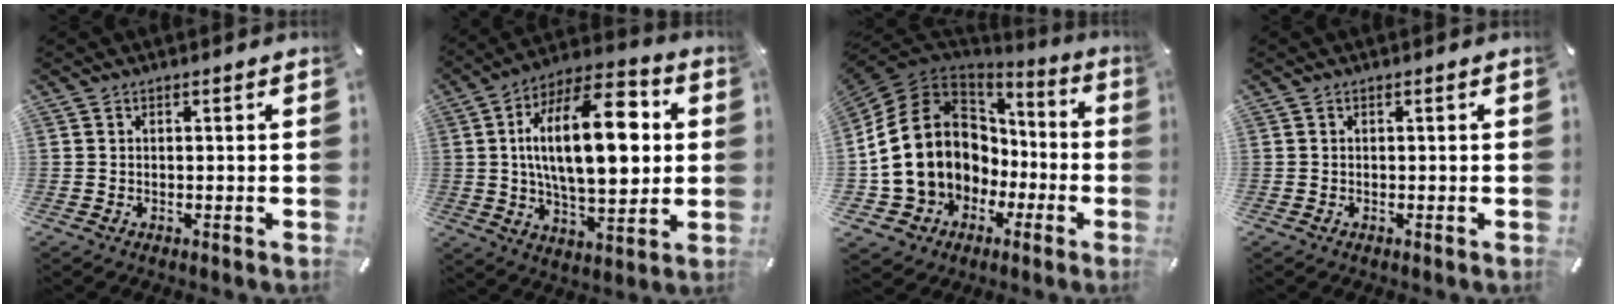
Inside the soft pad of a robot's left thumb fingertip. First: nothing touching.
{"total": 23.6, "force": [4.0, 11.4, 20.2], "torque": [-0.343, -0.007, 0.053]}
{"total": 17.9, "force": [-0.1, 15.7, 8.6], "torque": [-0.191, -0.010, 0.018]}
{"total": 0.0}